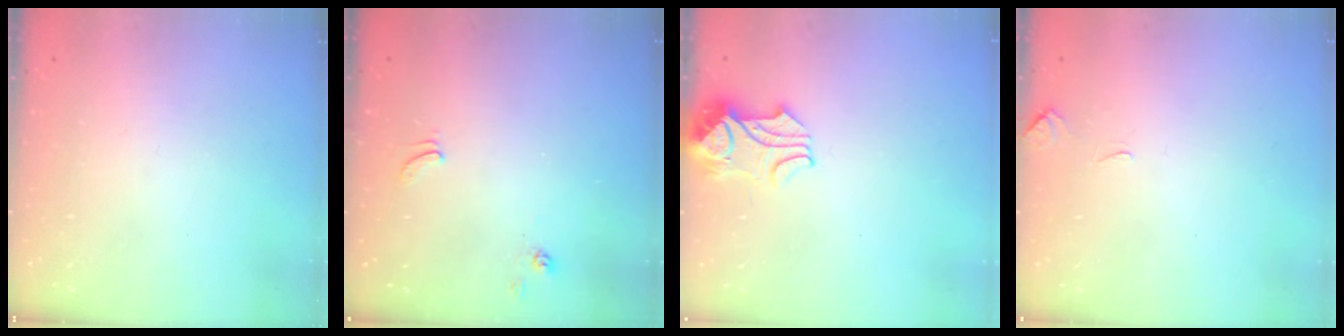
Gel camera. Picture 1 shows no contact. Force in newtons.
{"total": 2.3, "press": 2.3, "slide": 0.4}
{"total": 2.2, "press": 2.1, "slide": 0.6}
{"total": 1.1, "press": 1.0, "slide": 0.4}